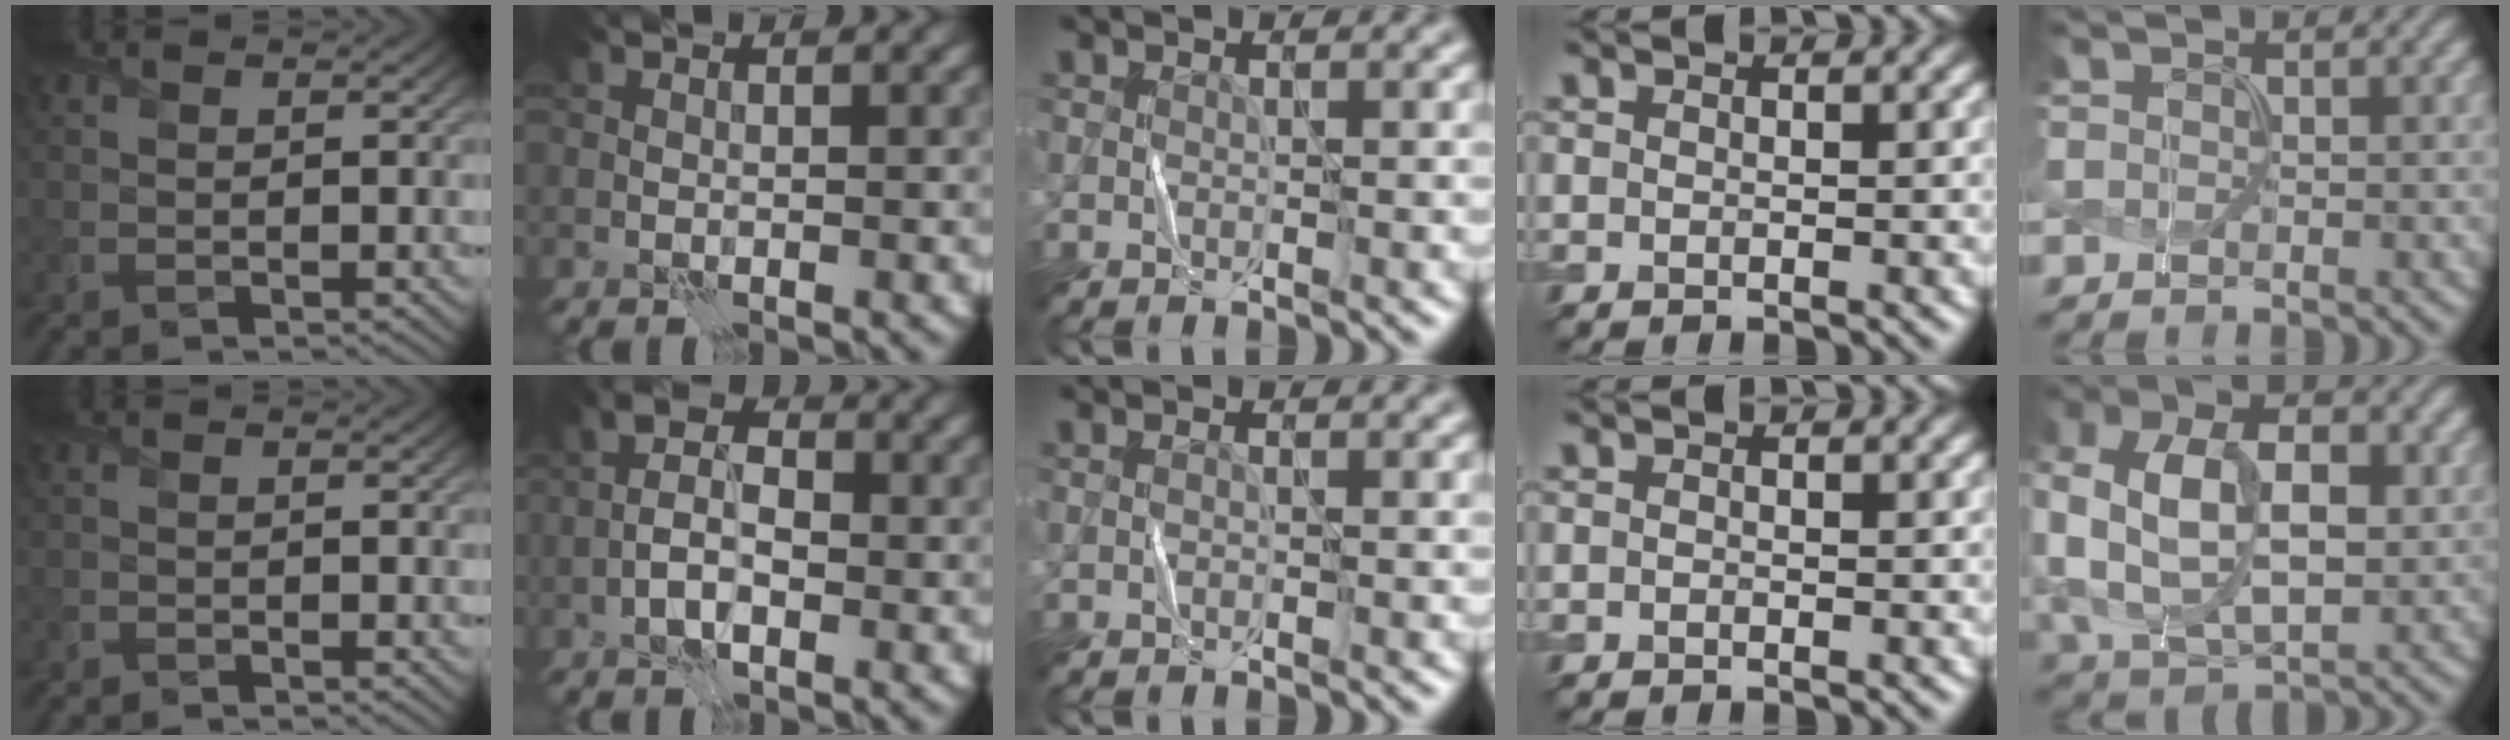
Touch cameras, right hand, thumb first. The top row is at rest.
{"thumb": {"total": 1.1, "force": [-1.1, -0.1, -0.2], "torque": [0.004, -0.008, -0.024]}, "index": {"total": 4.4, "force": [-1.2, 2.3, 3.5], "torque": [-0.069, 0.007, -0.029]}, "middle": {"total": 0.5, "force": [0.1, 0.2, 0.4], "torque": [-0.005, -0.005, -0.006]}, "little": {"total": 12.1, "force": [0.2, 7.7, 9.3], "torque": [-0.191, 0.003, 0.004]}}